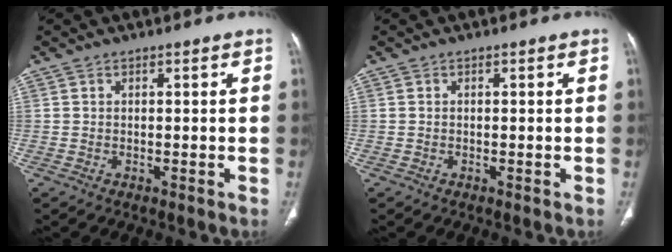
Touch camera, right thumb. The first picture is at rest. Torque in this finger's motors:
{"motor_torque": [0.00, 0.06, -0.08, 0.00, 0.00]}